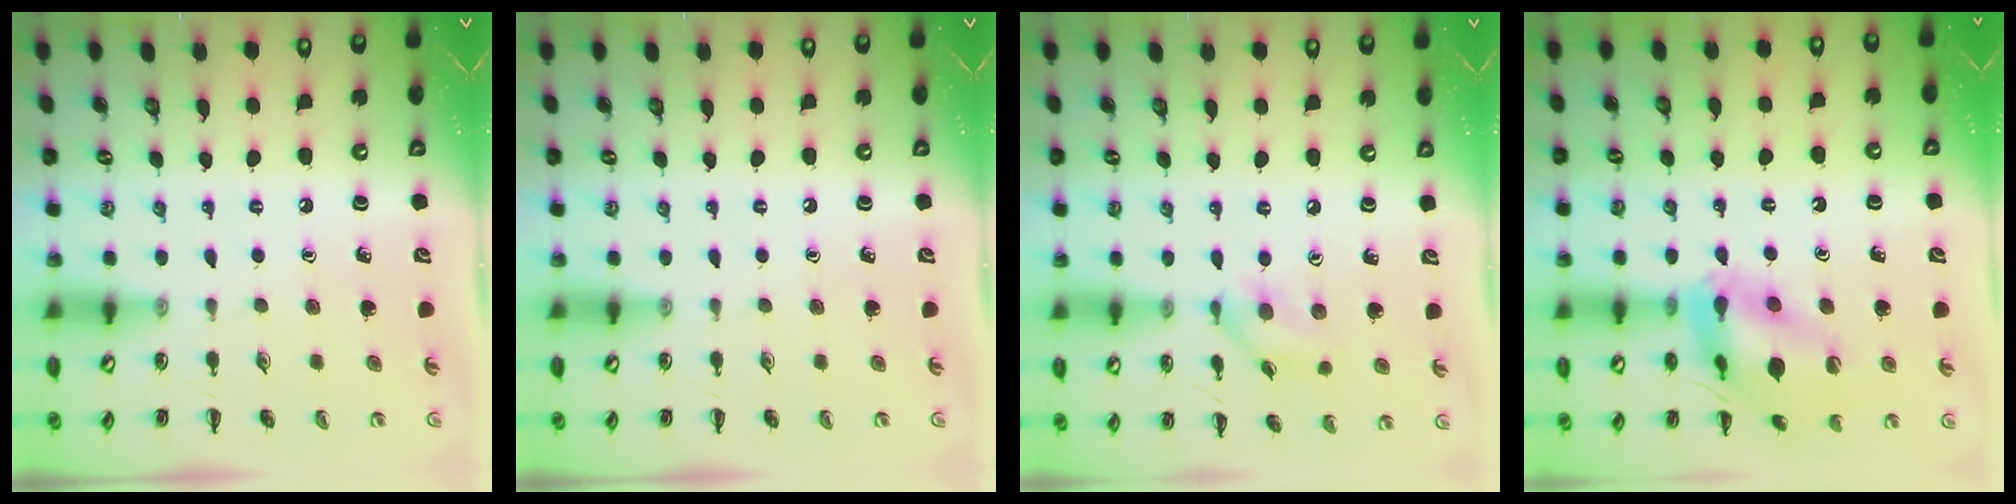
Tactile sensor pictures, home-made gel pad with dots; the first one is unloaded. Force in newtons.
{"total": 0.0}
{"total": 6.7, "press": 6.7, "slide": 0.4}
{"total": 15.8, "press": 15.8, "slide": 1.3}